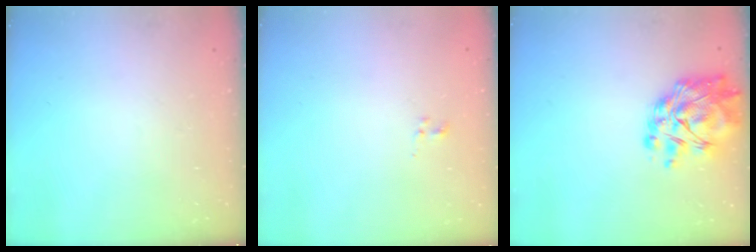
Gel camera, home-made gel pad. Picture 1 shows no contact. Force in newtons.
{"total": 0.7, "press": 0.4, "slide": 0.6}
{"total": 10.5, "press": 9.7, "slide": 4.1}